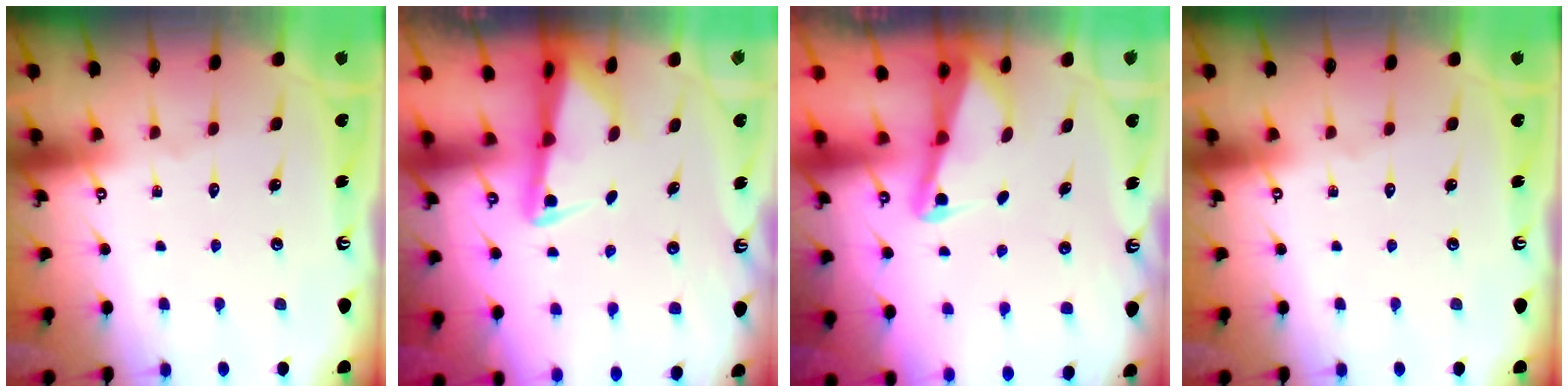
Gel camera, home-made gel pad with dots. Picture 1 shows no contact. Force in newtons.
{"total": 2.1, "press": 2.1, "slide": 0.5}
{"total": 2.2, "press": 2.2, "slide": 0.3}
{"total": 0.0}